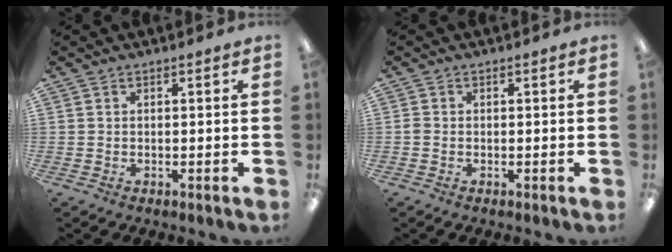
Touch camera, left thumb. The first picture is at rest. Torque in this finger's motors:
{"motor_torque": [-0.20, 0.18, 0.11, -0.22, 0.05]}